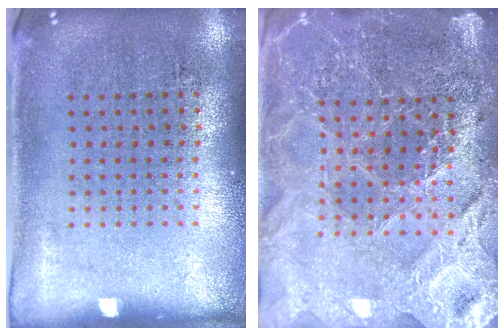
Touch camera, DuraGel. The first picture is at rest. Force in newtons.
{"total": 4.4, "press": 4.1, "slide": 1.6}